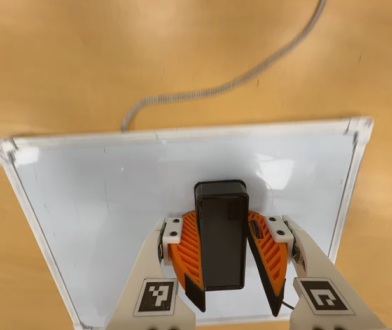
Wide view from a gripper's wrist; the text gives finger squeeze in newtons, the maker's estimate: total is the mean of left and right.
{"total": 13.3, "left": 15.7, "right": 10.9}